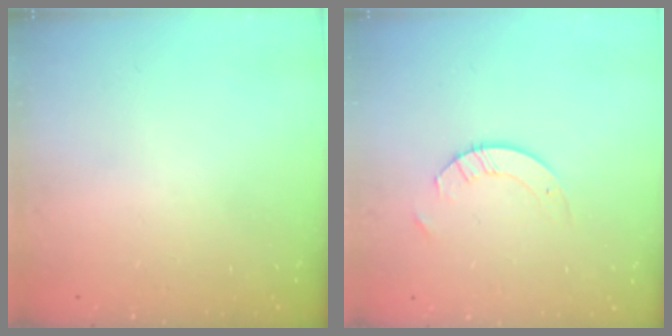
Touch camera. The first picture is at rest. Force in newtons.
{"total": 4.4, "press": 4.3, "slide": 0.4}